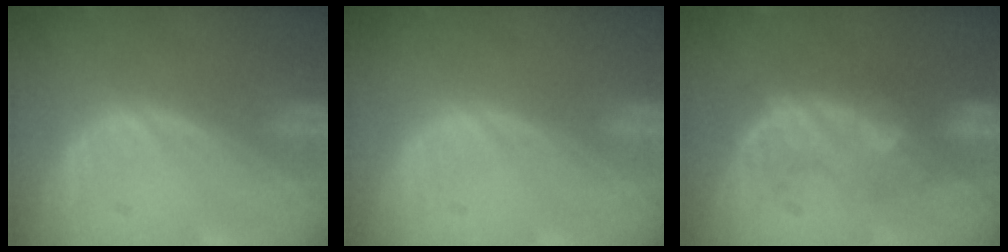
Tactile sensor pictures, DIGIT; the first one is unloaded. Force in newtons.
{"total": 0.0}
{"total": 7.9, "press": 7.6, "slide": 2.2}